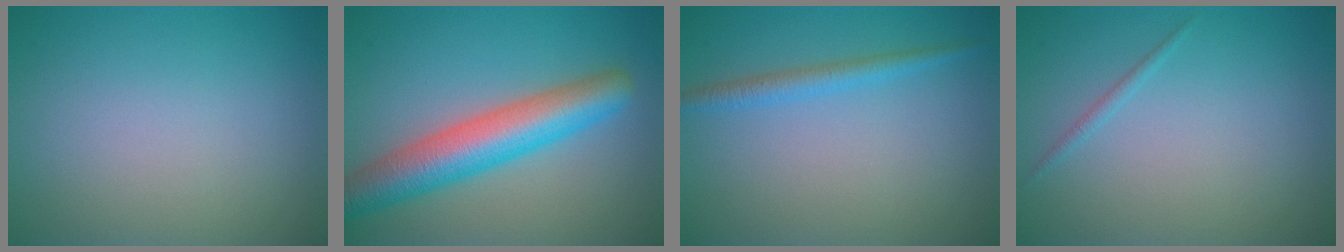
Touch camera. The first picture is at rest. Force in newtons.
{"total": 7.1, "press": 7.1, "slide": 0.1}
{"total": 1.9, "press": 1.9, "slide": 0.1}
{"total": 0.7, "press": 0.7, "slide": 0.1}